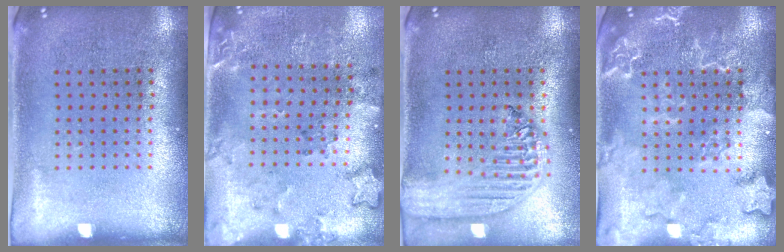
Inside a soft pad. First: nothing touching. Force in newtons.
{"total": 1.9, "press": 1.5, "slide": 1.2}
{"total": 2.3, "press": 2.0, "slide": 1.2}
{"total": 2.4, "press": 2.4, "slide": 0.3}